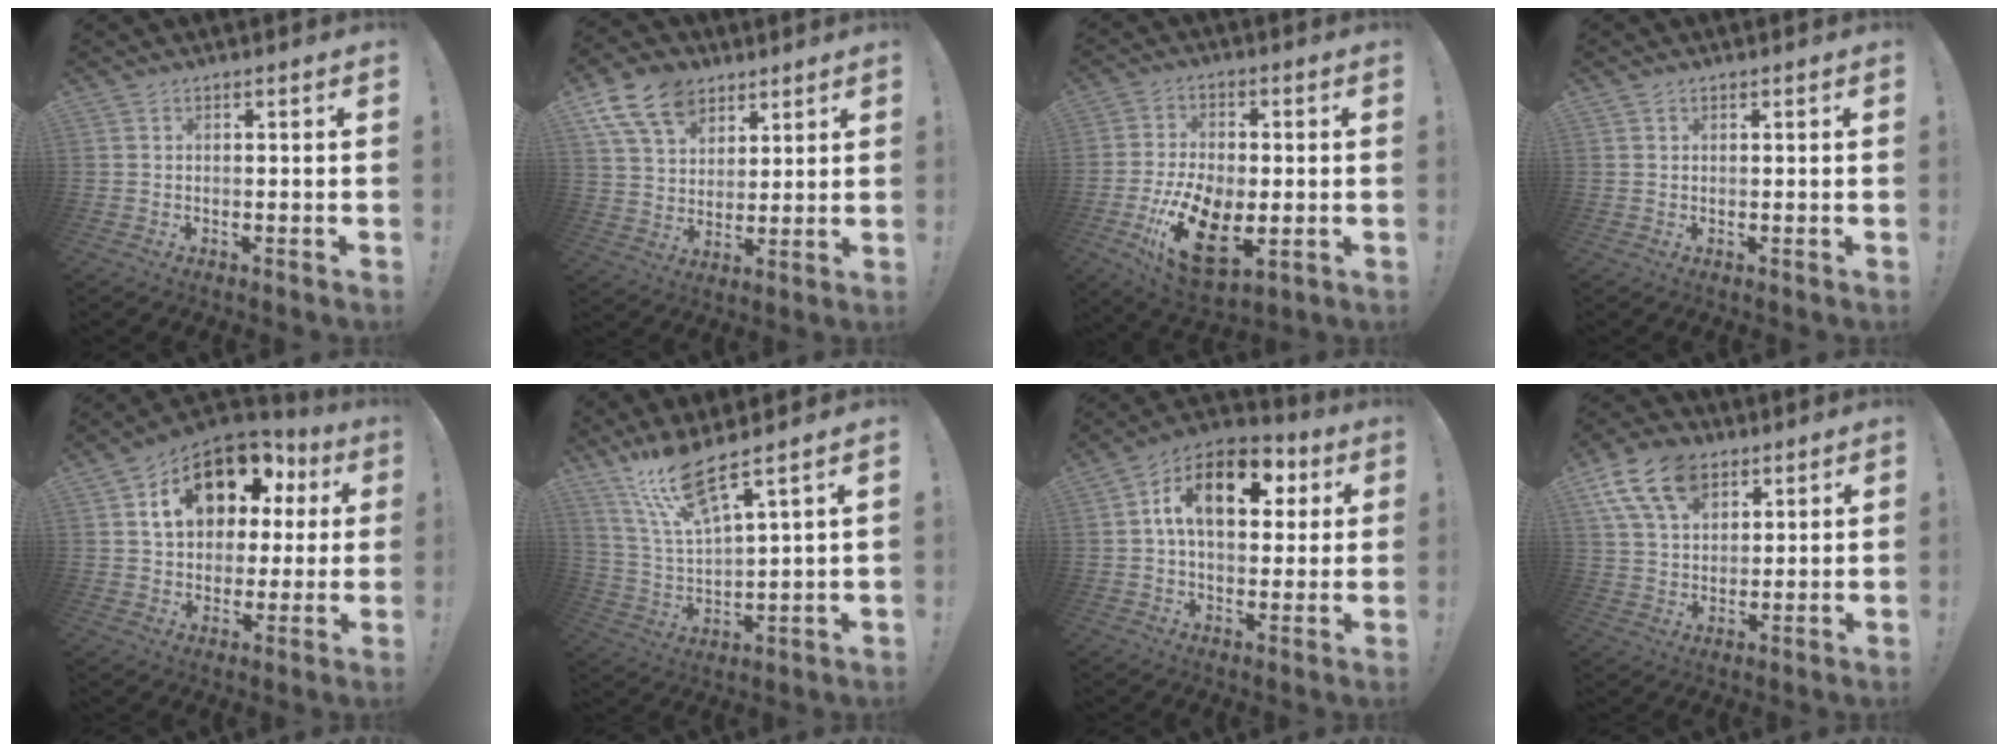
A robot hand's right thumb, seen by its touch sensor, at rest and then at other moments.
{"total": 15.1, "force": [8.6, 10.3, 7.0], "torque": [-0.116, -0.043, 0.165]}
{"total": 17.4, "force": [-5.3, 10.0, 13.2], "torque": [-0.252, 0.022, -0.082]}
{"total": 0.7, "force": [0.4, 0.5, 0.0], "torque": [0.007, -0.002, 0.007]}
{"total": 17.3, "force": [7.7, 11.1, 10.8], "torque": [-0.167, -0.032, 0.143]}
{"total": 13.9, "force": [10.3, 2.5, 9.0], "torque": [-0.182, -0.050, 0.175]}
{"total": 16.4, "force": [4.8, 9.6, 12.3], "torque": [-0.193, -0.005, 0.079]}
{"total": 15.4, "force": [8.4, 9.9, 8.3], "torque": [-0.151, -0.035, 0.156]}